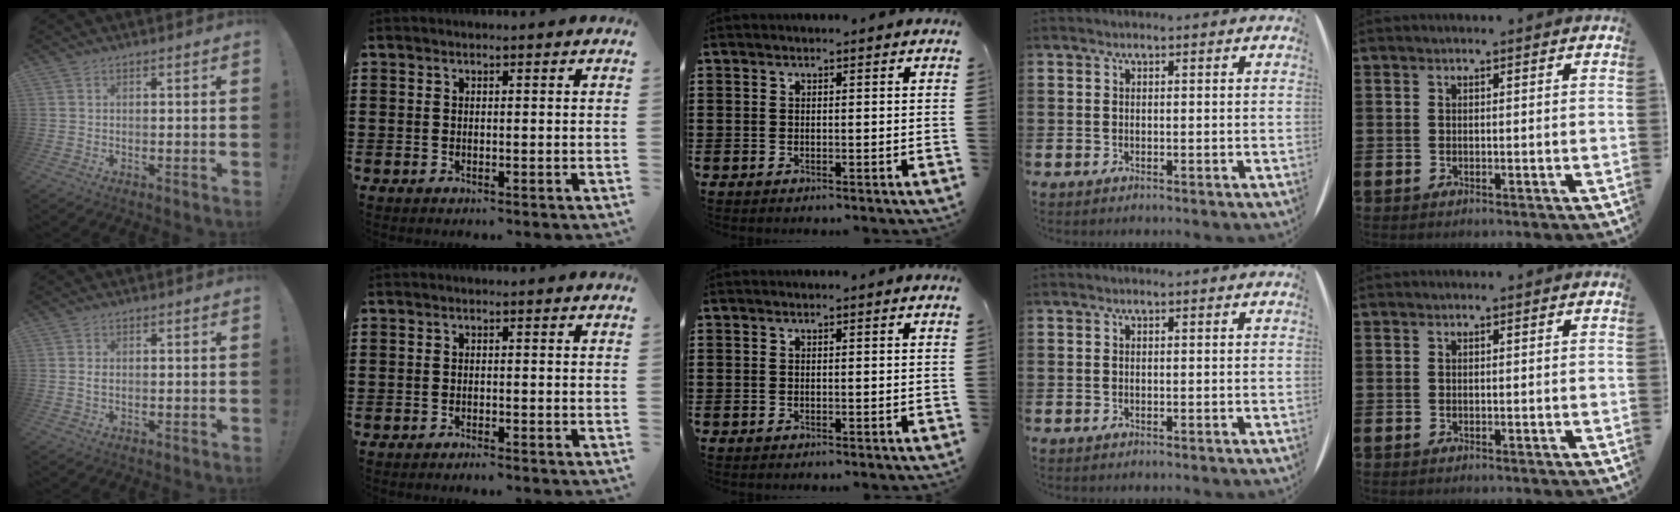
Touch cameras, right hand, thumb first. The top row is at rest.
{"thumb": {"total": 1.1, "force": [0.0, 0.6, 0.9], "torque": [-0.013, 0.001, -0.002]}, "index": {"total": 0.8, "force": [-0.8, 0.0, 0.1], "torque": [-0.005, -0.002, -0.015]}}